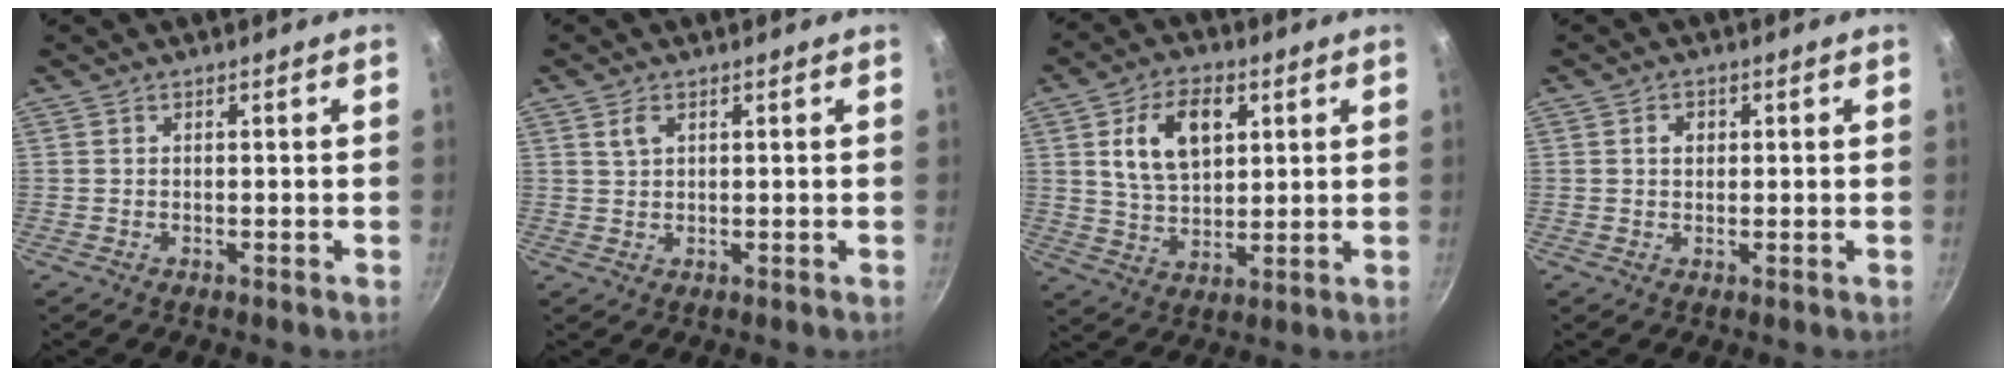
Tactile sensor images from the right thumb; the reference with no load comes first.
{"total": 2.3, "force": [1.1, 1.4, 1.5], "torque": [-0.023, -0.002, 0.021]}
{"total": 12.3, "force": [3.8, 7.7, 8.7], "torque": [-0.127, -0.008, 0.068]}
{"total": 2.5, "force": [0.6, 1.9, 1.4], "torque": [-0.011, 0.003, 0.007]}